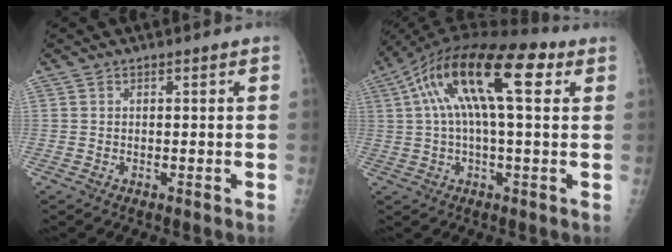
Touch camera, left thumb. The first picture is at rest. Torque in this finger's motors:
{"motor_torque": [0.16, 1.53, 2.28, -0.49, 0.54]}